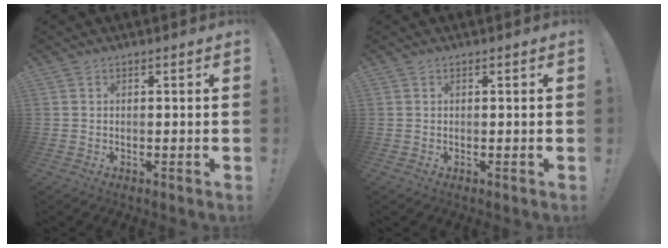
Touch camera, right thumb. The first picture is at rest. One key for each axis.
{"total": 0.0}